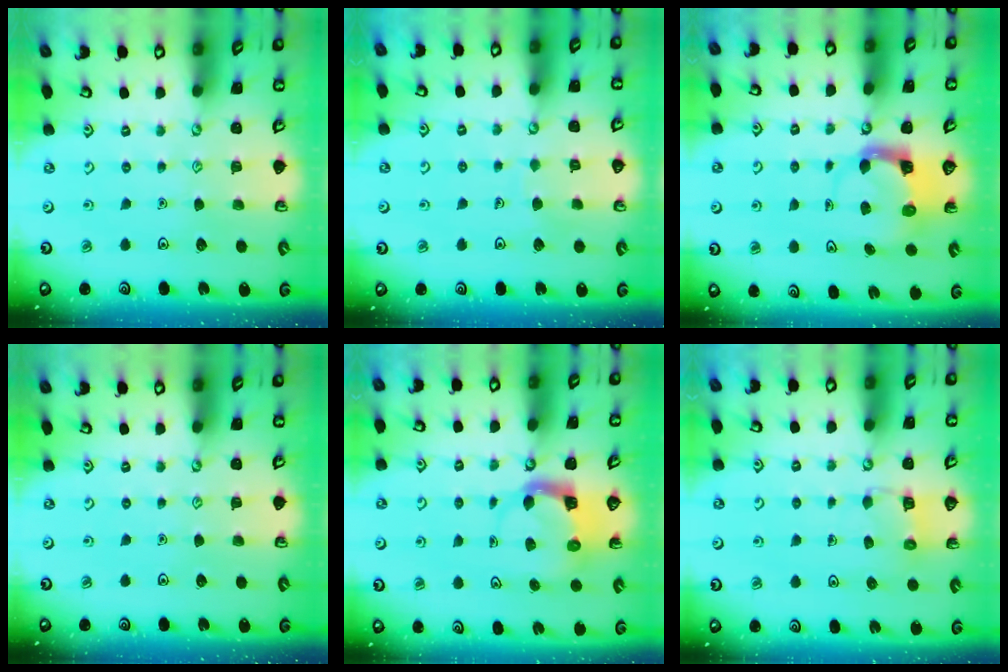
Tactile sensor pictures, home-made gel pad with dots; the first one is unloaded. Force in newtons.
{"total": 3.5, "press": 3.5, "slide": 0.3}
{"total": 3.6, "press": 3.6, "slide": 0.4}
{"total": 0.0}
{"total": 3.8, "press": 3.7, "slide": 0.7}
{"total": 6.2, "press": 6.2, "slide": 0.3}